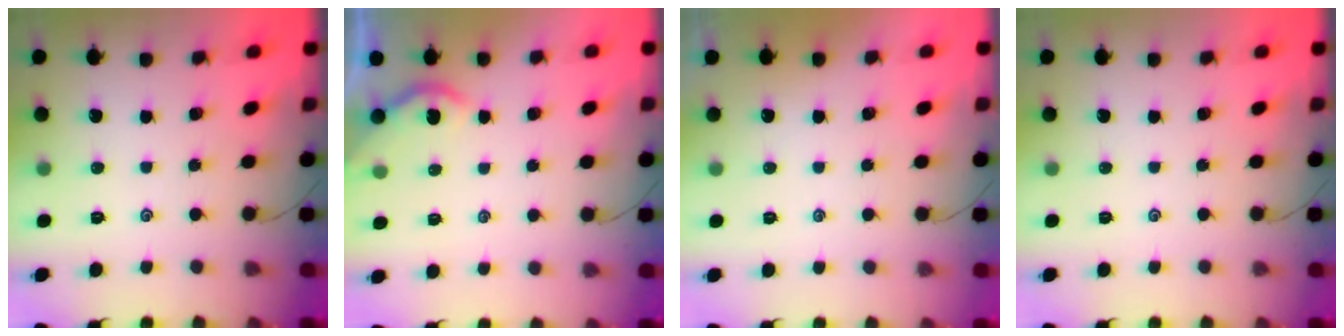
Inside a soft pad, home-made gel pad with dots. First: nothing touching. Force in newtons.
{"total": 4.8, "press": 4.8, "slide": 0.3}
{"total": 1.2, "press": 1.2, "slide": 0.3}
{"total": 0.0}